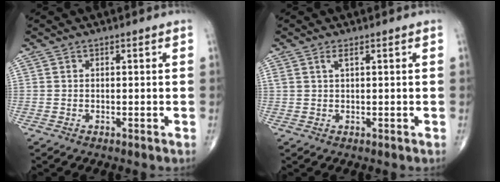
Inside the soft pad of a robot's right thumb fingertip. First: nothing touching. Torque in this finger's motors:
{"motor_torque": [-0.05, -0.01, 0.35, 0.28, 0.01]}